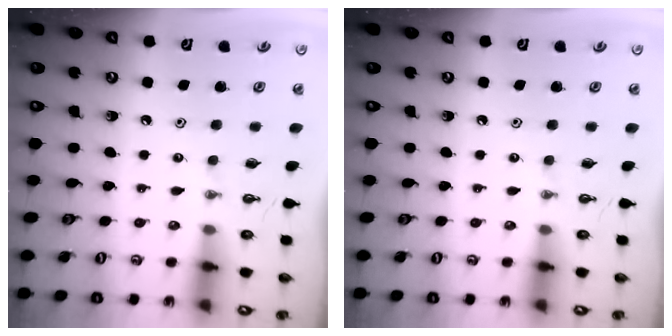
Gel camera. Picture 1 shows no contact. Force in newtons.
{"total": 0.0}